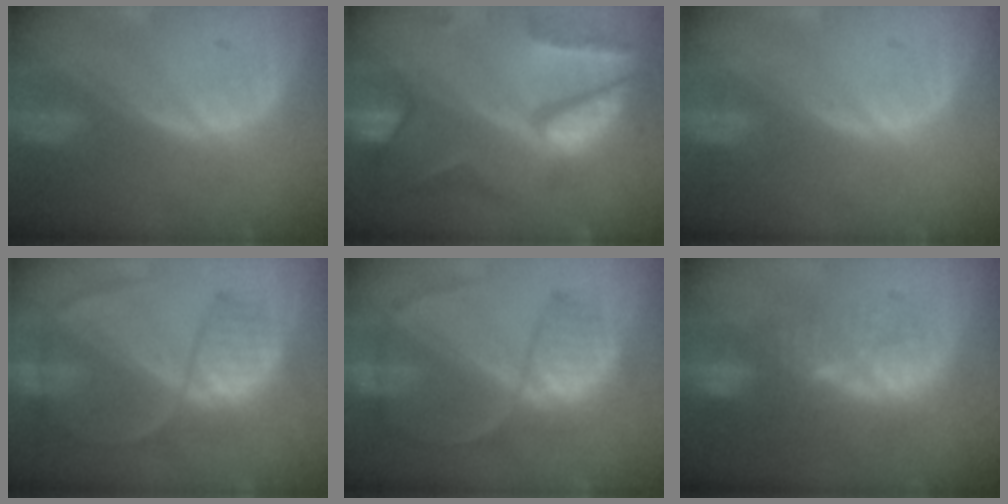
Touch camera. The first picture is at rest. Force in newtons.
{"total": 10.4, "press": 8.8, "slide": 5.7}
{"total": 0.0}
{"total": 6.9, "press": 6.6, "slide": 1.7}
{"total": 6.8, "press": 6.6, "slide": 1.6}
{"total": 9.6, "press": 9.2, "slide": 2.8}